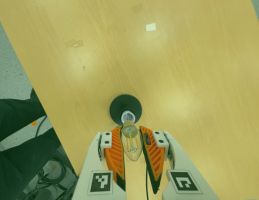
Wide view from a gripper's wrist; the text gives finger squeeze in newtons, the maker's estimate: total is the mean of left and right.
{"total": 19.2, "left": 21.4, "right": 17.0}